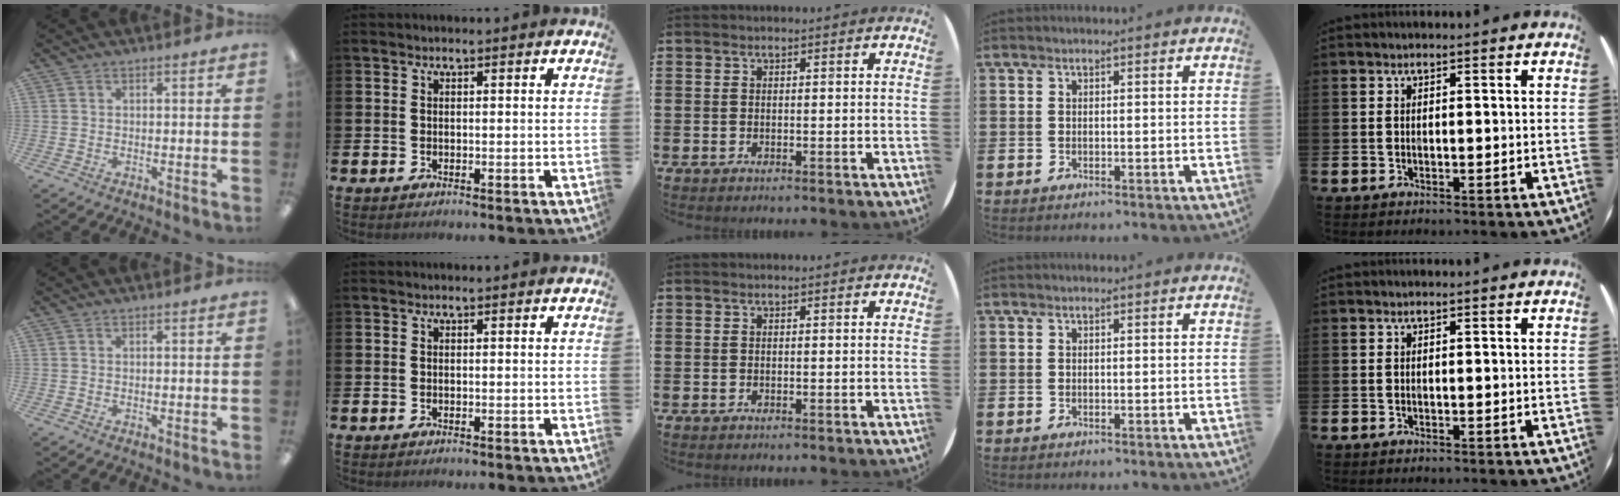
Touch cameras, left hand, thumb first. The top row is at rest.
{}